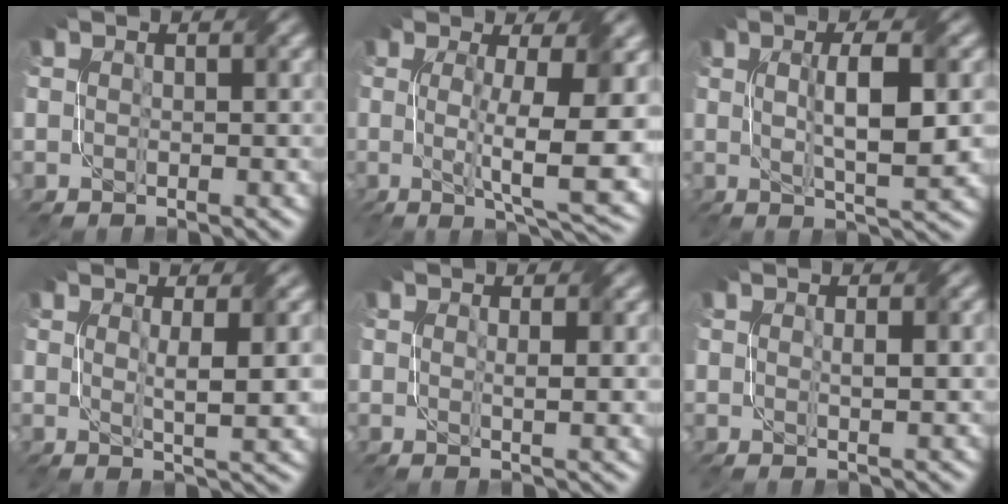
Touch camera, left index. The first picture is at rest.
{"total": 10.2, "force": [0.0, 2.4, 9.9], "torque": [-0.149, -0.008, 0.004]}
{"total": 6.7, "force": [0.6, 1.4, 6.5], "torque": [-0.104, 0.003, 0.012]}
{"total": 4.3, "force": [0.8, 0.7, 4.2], "torque": [-0.065, -0.004, 0.013]}
{"total": 2.1, "force": [0.6, 0.4, 2.0], "torque": [-0.025, 0.000, 0.010]}
{"total": 1.8, "force": [0.4, 0.2, 1.8], "torque": [-0.027, 0.001, 0.007]}